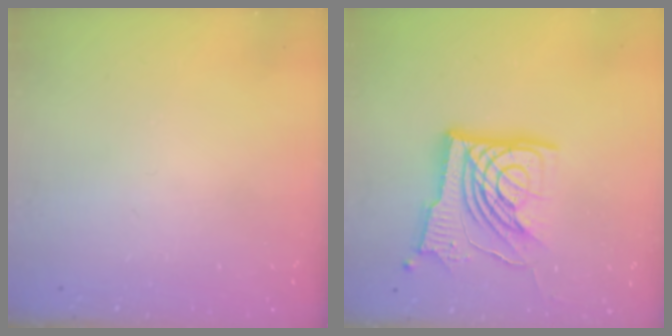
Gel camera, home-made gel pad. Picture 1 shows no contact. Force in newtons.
{"total": 17.1, "press": 16.9, "slide": 2.3}